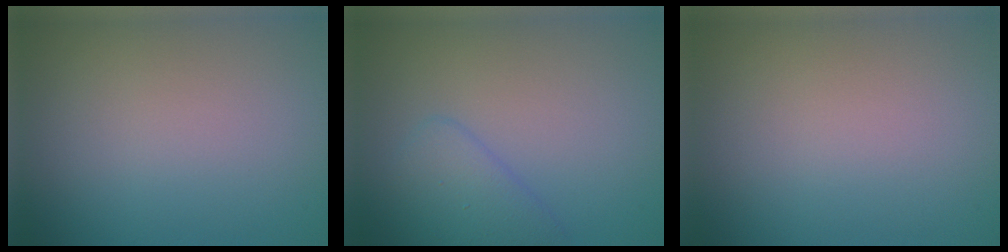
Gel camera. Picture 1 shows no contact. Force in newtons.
{"total": 2.9, "press": 2.9, "slide": 0.3}
{"total": 0.0}